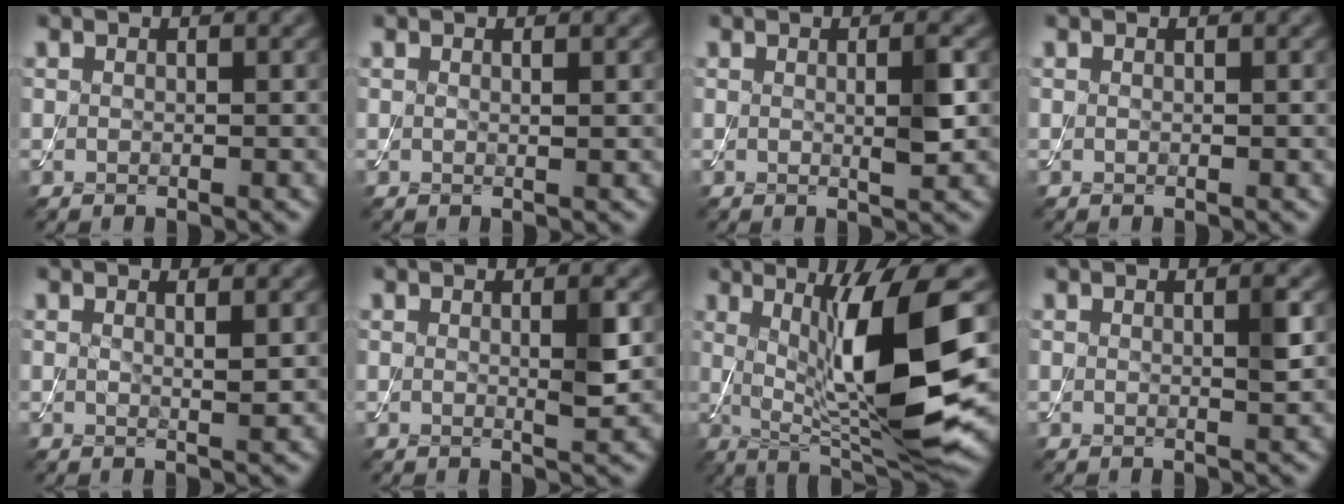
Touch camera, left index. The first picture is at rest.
{"total": 0.7, "force": [0.2, 0.2, 0.6], "torque": [-0.006, 0.001, 0.002]}
{"total": 2.1, "force": [0.2, 0.2, 2.1], "torque": [-0.034, -0.003, 0.000]}
{"total": 0.0}
{"total": 1.3, "force": [0.5, 0.3, 1.2], "torque": [-0.013, -0.002, 0.005]}
{"total": 1.9, "force": [0.3, 0.2, 1.9], "torque": [-0.029, -0.003, 0.000]}
{"total": 11.4, "force": [1.2, 2.4, 11.1], "torque": [-0.174, -0.011, 0.029]}
{"total": 1.1, "force": [0.2, 0.0, 1.1], "torque": [-0.015, 0.000, 0.000]}